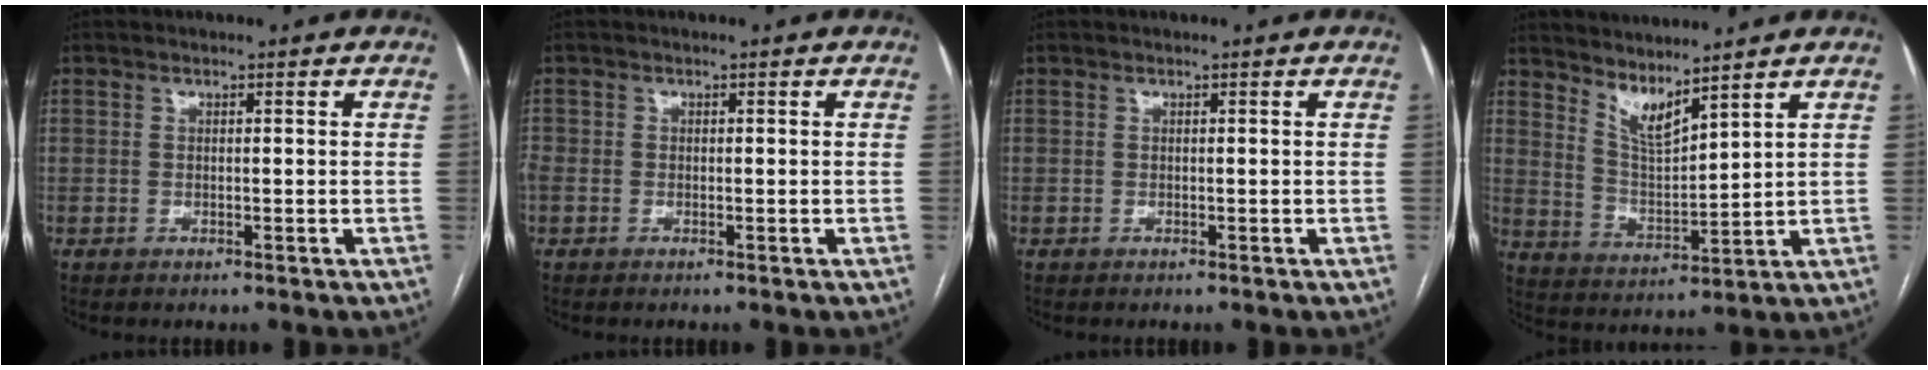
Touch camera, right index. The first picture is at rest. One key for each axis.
{"total": 1.6, "fx": -0.5, "fy": 1.3, "fz": 0.8, "tx": -0.032, "ty": 0.006, "tz": -0.011}
{"total": 0.0}
{"total": 6.1, "fx": 5.4, "fy": 0.4, "fz": 2.8, "tx": -0.063, "ty": -0.013, "tz": 0.115}